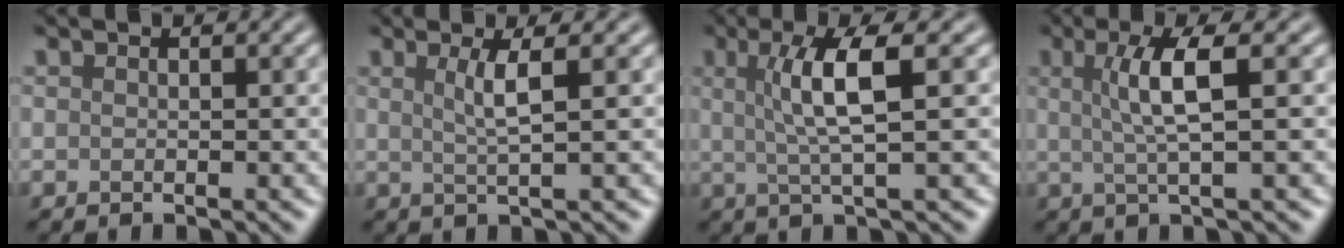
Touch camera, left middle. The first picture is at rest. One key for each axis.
{"total": 2.7, "fx": 0.8, "fy": 0.5, "fz": 2.6, "tx": -0.045, "ty": -0.001, "tz": 0.012}
{"total": 5.0, "fx": 1.0, "fy": 0.9, "fz": 4.8, "tx": -0.090, "ty": 0.005, "tz": 0.019}
{"total": 4.3, "fx": 0.8, "fy": 0.8, "fz": 4.2, "tx": -0.077, "ty": 0.001, "tz": 0.015}